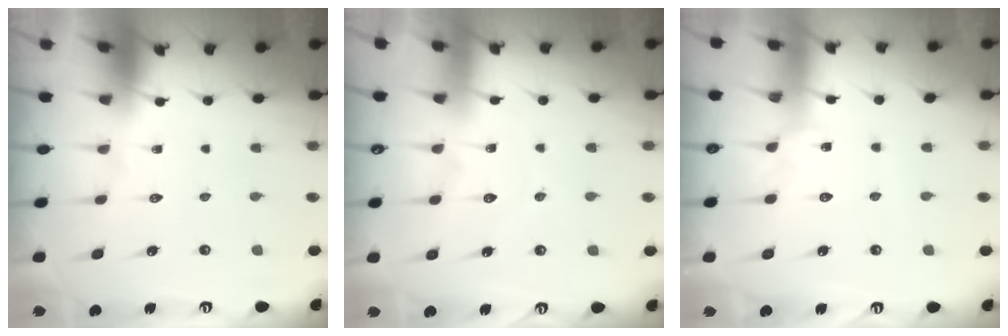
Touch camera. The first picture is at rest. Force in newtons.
{"total": 3.8, "press": 3.8, "slide": 0.4}
{"total": 2.0, "press": 2.0, "slide": 0.2}